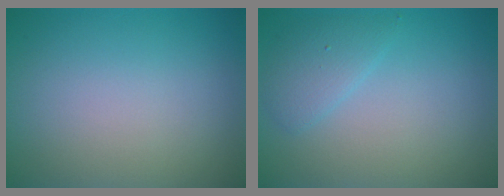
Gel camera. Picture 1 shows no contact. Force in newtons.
{"total": 1.9, "press": 1.9, "slide": 0.2}